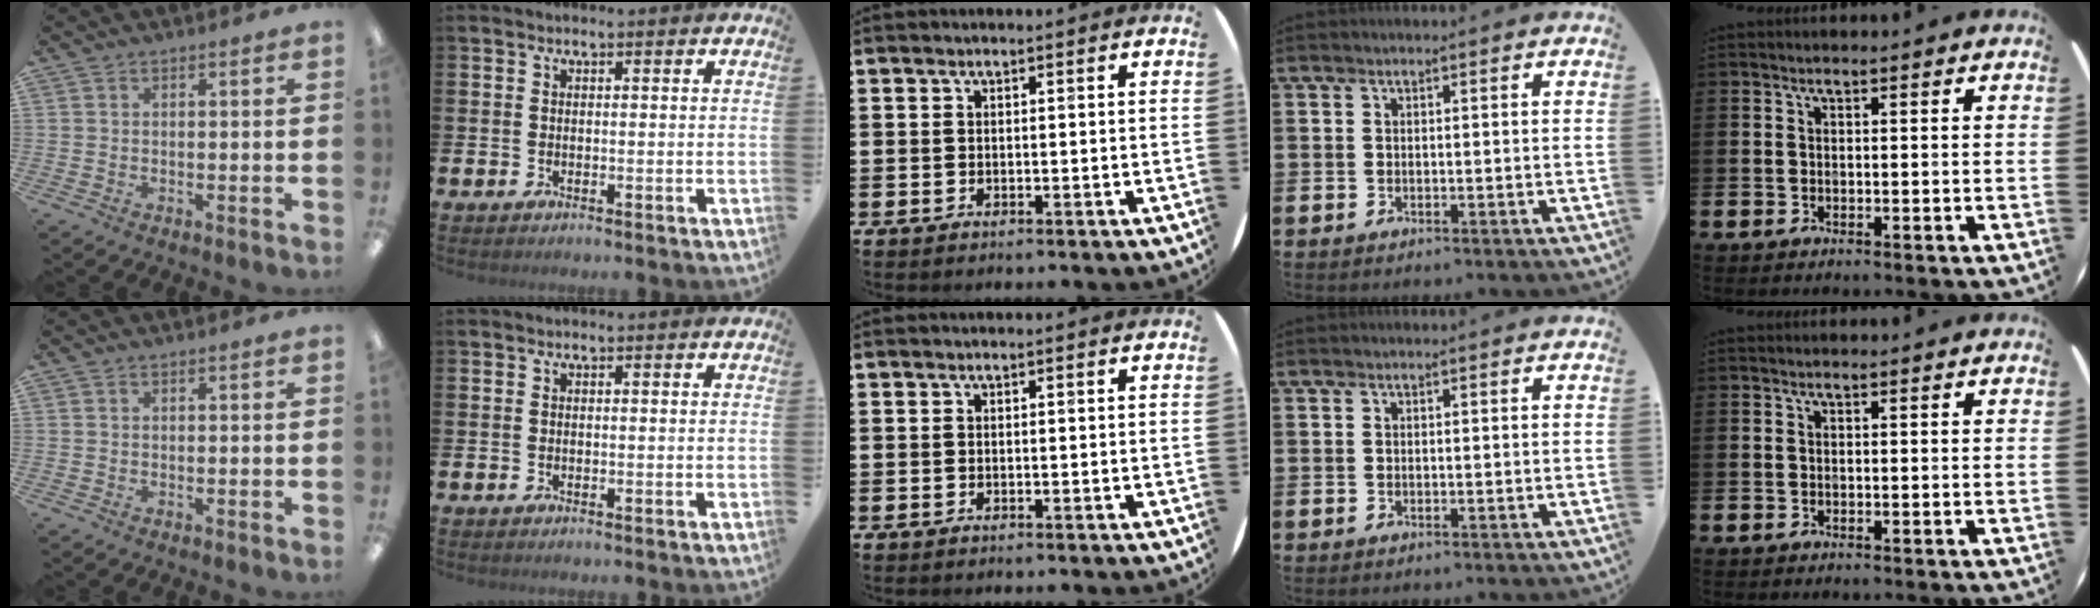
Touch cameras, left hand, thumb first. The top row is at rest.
{}